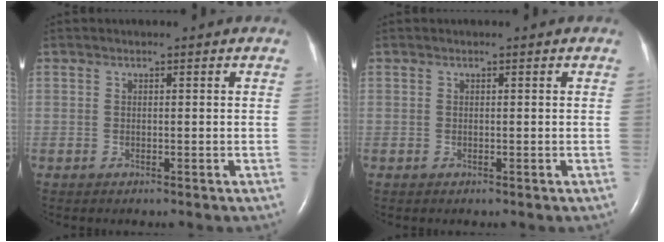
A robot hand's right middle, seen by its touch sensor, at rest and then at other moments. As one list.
[{"total": 0.0}]